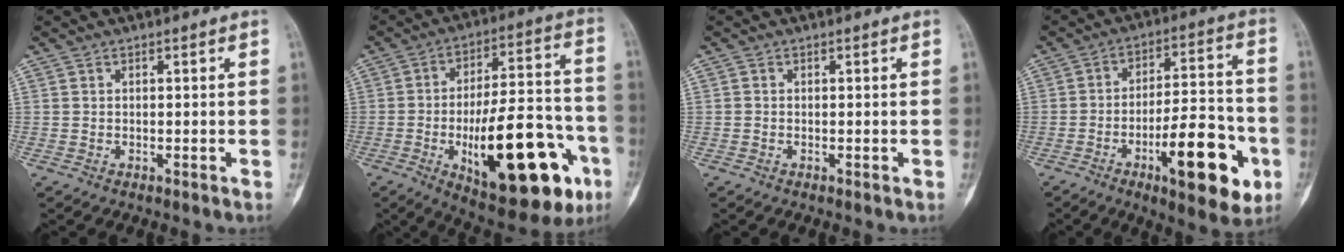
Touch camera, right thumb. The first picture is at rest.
{"total": 27.3, "force": [-9.5, 10.6, 23.3], "torque": [-0.315, 0.033, -0.122]}
{"total": 0.0}
{"total": 18.6, "force": [-7.1, 6.3, 16.0], "torque": [-0.212, 0.030, -0.099]}